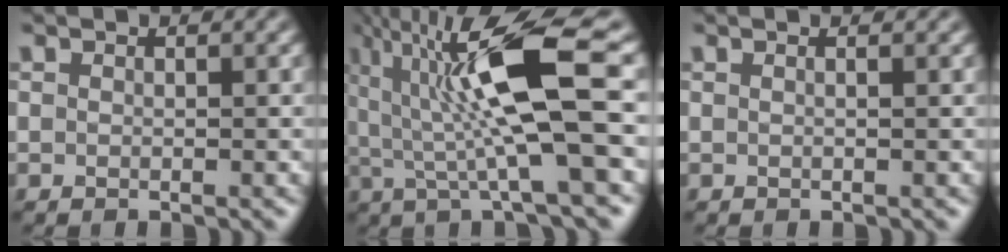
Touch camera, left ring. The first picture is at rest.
{"total": 11.6, "force": [2.2, 2.2, 11.2], "torque": [-0.185, 0.007, 0.040]}
{"total": 1.5, "force": [0.6, 0.8, 1.1], "torque": [-0.004, 0.006, -0.015]}